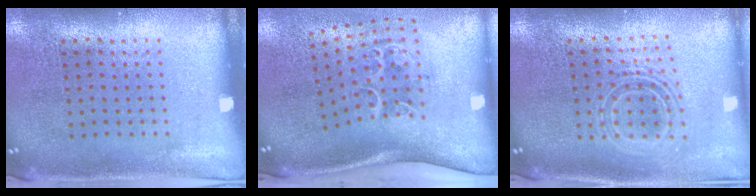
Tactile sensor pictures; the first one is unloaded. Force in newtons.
{"total": 2.2, "press": 1.4, "slide": 1.8}
{"total": 2.0, "press": 1.5, "slide": 1.3}